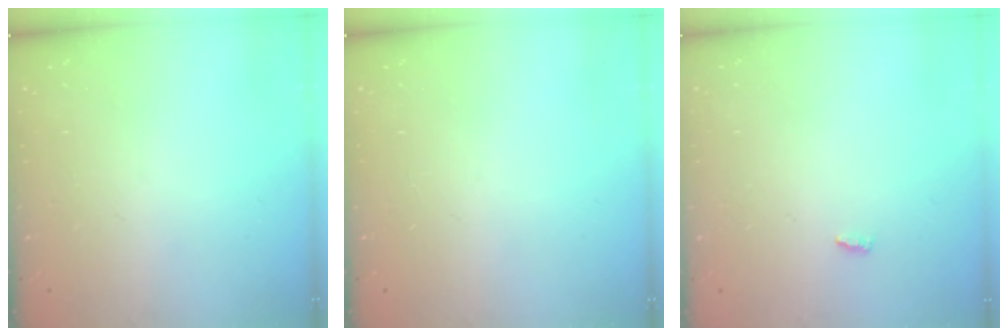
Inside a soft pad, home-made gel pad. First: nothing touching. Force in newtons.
{"total": 0.0}
{"total": 2.7, "press": 2.7, "slide": 0.2}